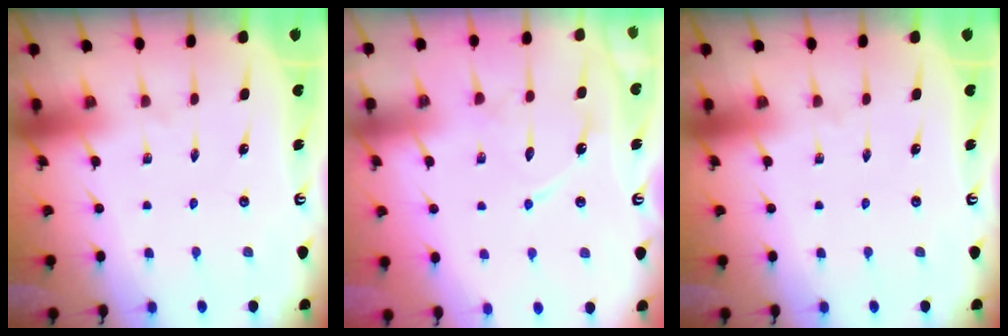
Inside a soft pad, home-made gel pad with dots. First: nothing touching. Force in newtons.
{"total": 9.9, "press": 9.9, "slide": 0.7}
{"total": 0.0}